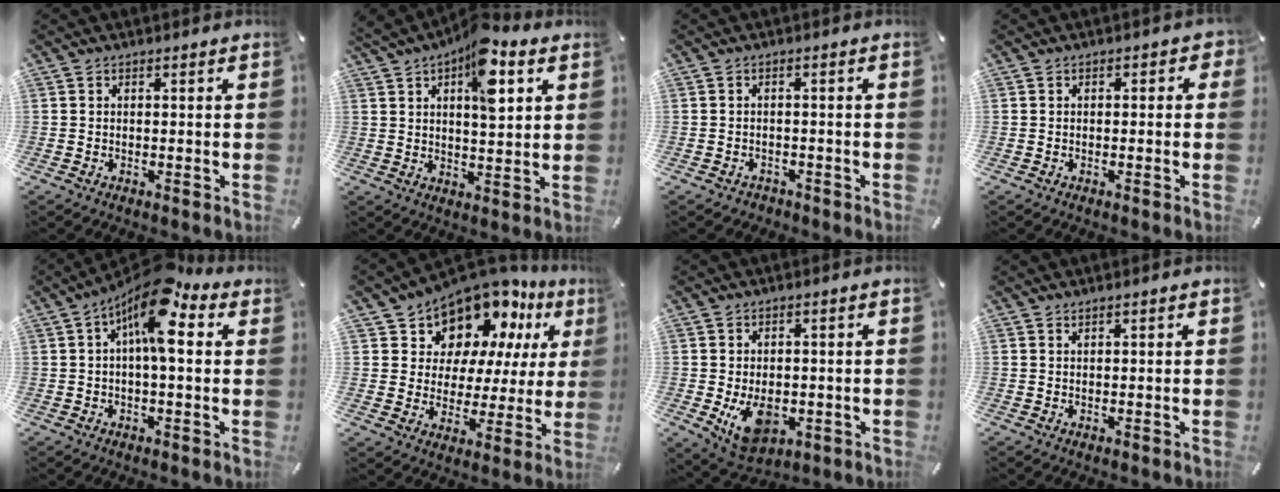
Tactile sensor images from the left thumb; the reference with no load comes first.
{"total": 12.0, "force": [5.9, 5.4, 9.0], "torque": [-0.118, -0.025, 0.096]}
{"total": 1.6, "force": [-1.2, 1.0, 0.3], "torque": [-0.007, 0.007, -0.028]}
{"total": 1.6, "force": [-0.6, 1.2, 0.9], "torque": [-0.007, 0.003, -0.014]}
{"total": 12.2, "force": [4.4, 4.5, 10.5], "torque": [-0.174, -0.027, 0.072]}
{"total": 12.9, "force": [10.7, 7.0, 1.5], "torque": [-0.044, -0.103, 0.196]}
{"total": 8.9, "force": [-1.9, 6.0, 6.2], "torque": [-0.099, -0.009, -0.032]}
{"total": 0.7, "force": [0.5, 0.2, 0.4], "torque": [-0.008, 0.000, 0.008]}